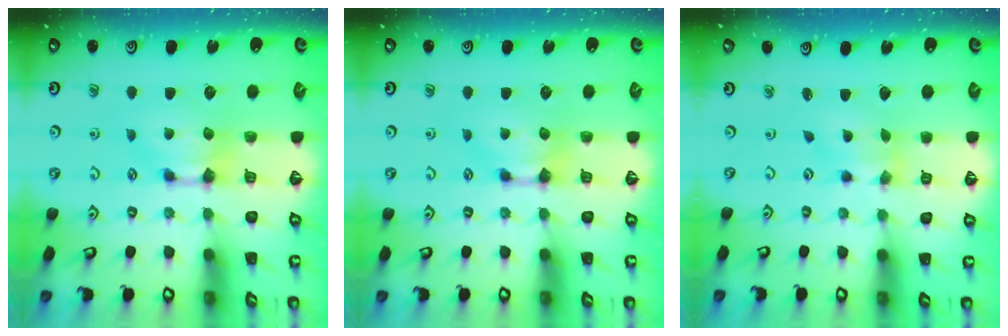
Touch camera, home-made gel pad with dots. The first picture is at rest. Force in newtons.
{"total": 0.0}
{"total": 1.6, "press": 1.0, "slide": 1.3}